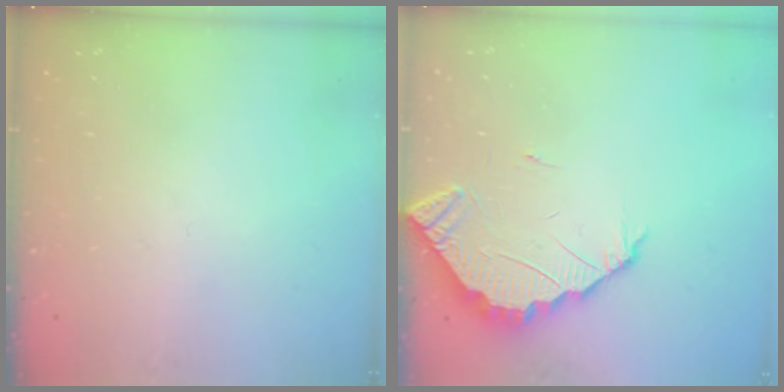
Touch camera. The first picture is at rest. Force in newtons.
{"total": 3.5, "press": 3.5, "slide": 0.2}